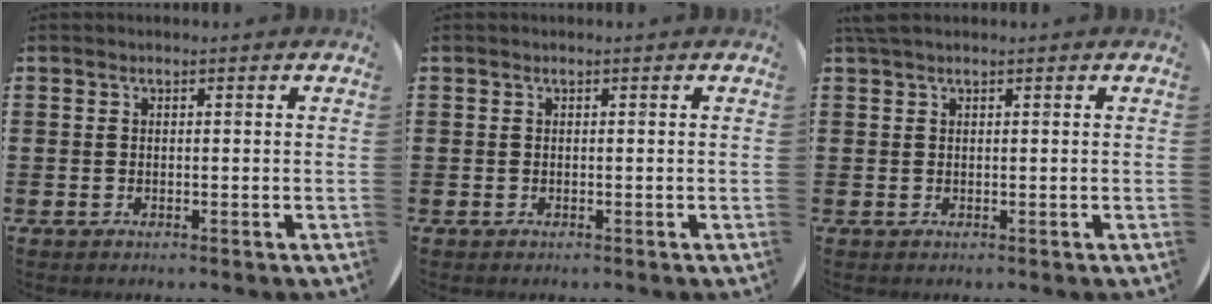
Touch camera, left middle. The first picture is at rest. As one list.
[{"total": 0.0}, {"total": 0.8, "force": [0.7, 0.1, 0.4], "torque": [-0.008, 0.003, 0.013]}]